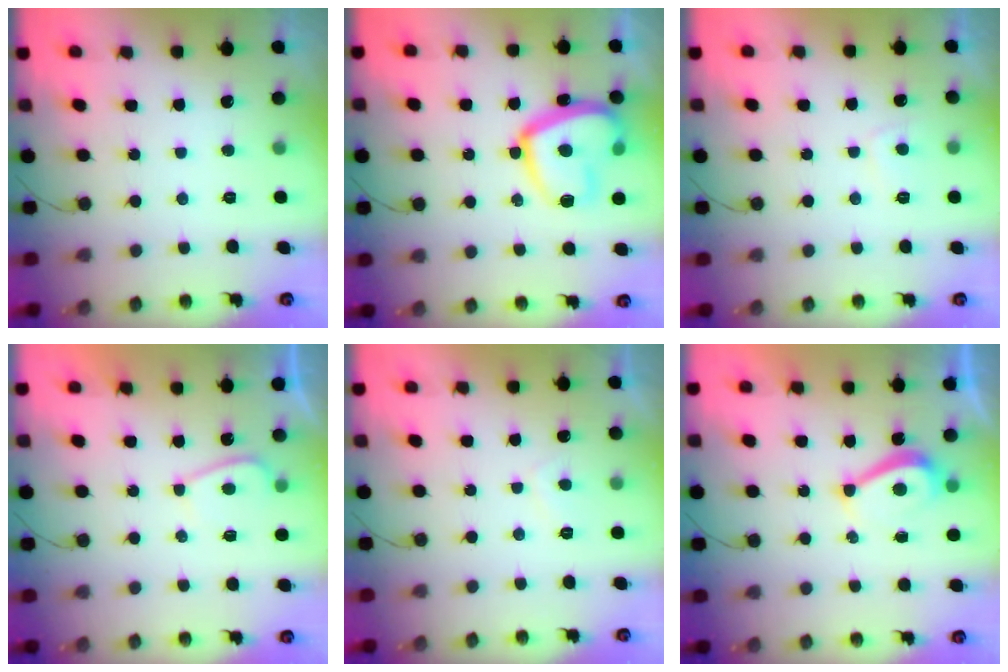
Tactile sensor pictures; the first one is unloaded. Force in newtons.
{"total": 18.1, "press": 18.0, "slide": 1.8}
{"total": 2.9, "press": 2.8, "slide": 0.6}
{"total": 3.5, "press": 3.3, "slide": 0.9}
{"total": 1.5, "press": 1.3, "slide": 0.7}
{"total": 5.5, "press": 5.4, "slide": 0.8}